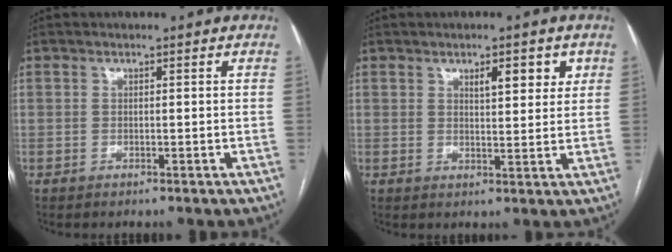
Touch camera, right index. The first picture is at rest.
{"total": 4.5, "force": [2.3, 1.5, 3.5], "torque": [-0.048, 0.002, 0.034]}